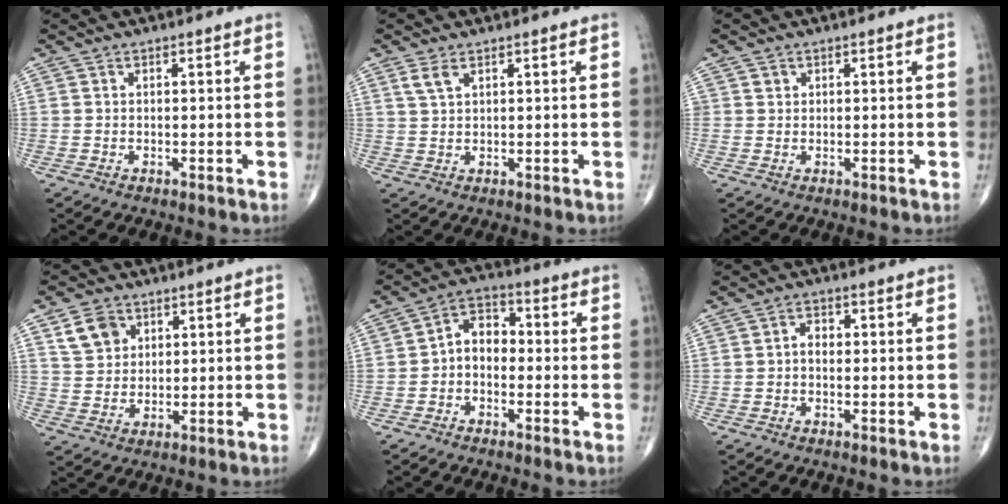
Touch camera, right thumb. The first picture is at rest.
{"total": 2.6, "force": [1.5, 1.0, 1.9], "torque": [-0.044, 0.003, 0.038]}
{"total": 0.9, "force": [0.4, 0.8, 0.1], "torque": [0.008, 0.000, 0.005]}
{"total": 6.5, "force": [3.1, 5.0, 2.7], "torque": [-0.028, -0.011, 0.059]}
{"total": 6.3, "force": [-1.0, 4.5, 4.2], "torque": [-0.046, 0.028, -0.035]}
{"total": 2.3, "force": [-0.2, 1.6, 1.6], "torque": [-0.014, 0.011, -0.009]}